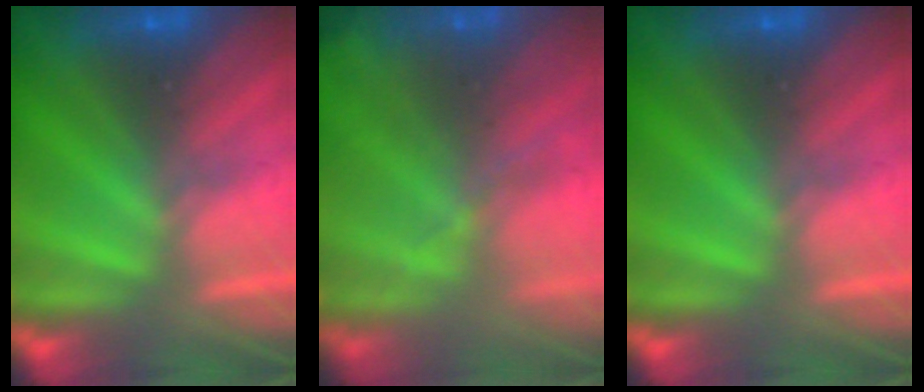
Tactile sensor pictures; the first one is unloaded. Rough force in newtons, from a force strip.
{"total": 11.2}
{"total": 0.0}